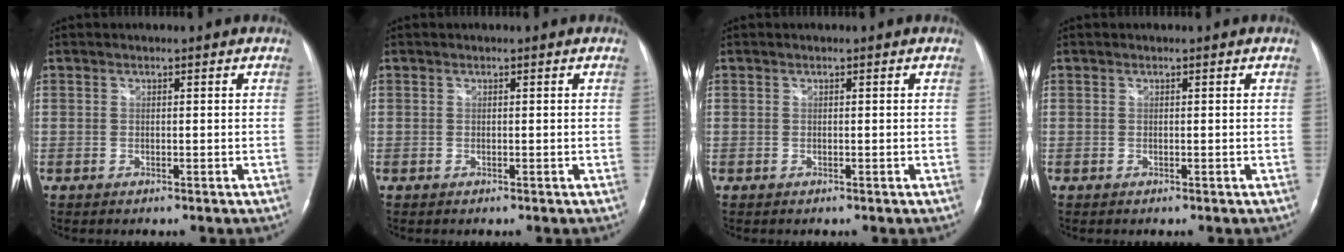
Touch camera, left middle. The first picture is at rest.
{"total": 0.0}
{"total": 0.0}
{"total": 0.0}